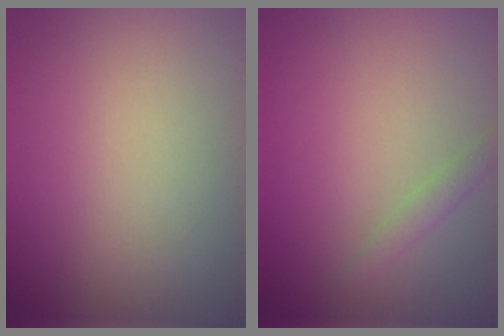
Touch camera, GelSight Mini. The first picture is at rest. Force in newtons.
{"total": 1.2, "press": 1.2, "slide": 0.1}